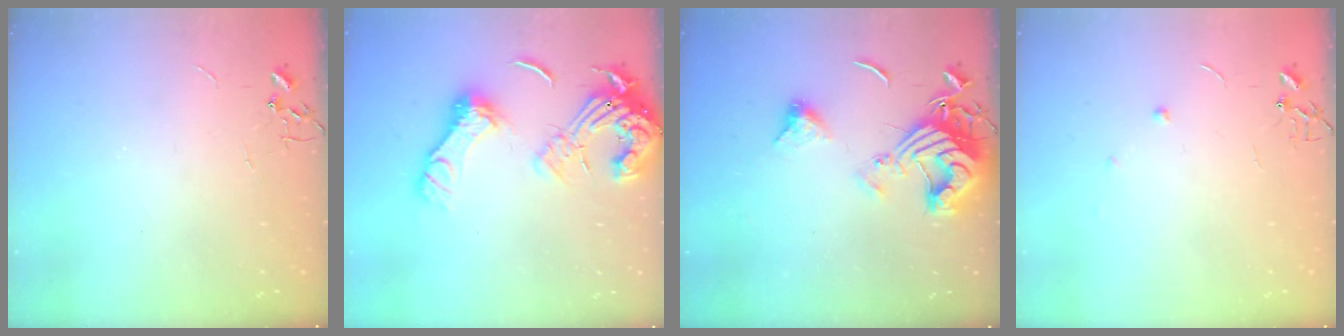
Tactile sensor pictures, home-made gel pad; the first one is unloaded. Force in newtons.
{"total": 17.6, "press": 17.5, "slide": 2.3}
{"total": 14.5, "press": 14.4, "slide": 1.6}
{"total": 3.8, "press": 3.7, "slide": 0.6}